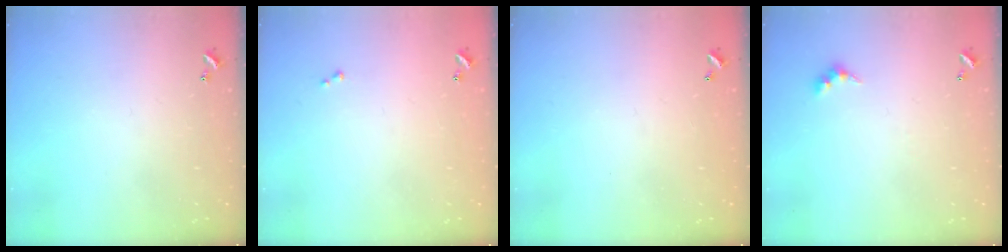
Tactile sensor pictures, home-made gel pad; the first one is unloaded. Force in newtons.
{"total": 0.0}
{"total": 2.7, "press": 2.7, "slide": 0.1}
{"total": 2.4, "press": 2.4, "slide": 0.5}